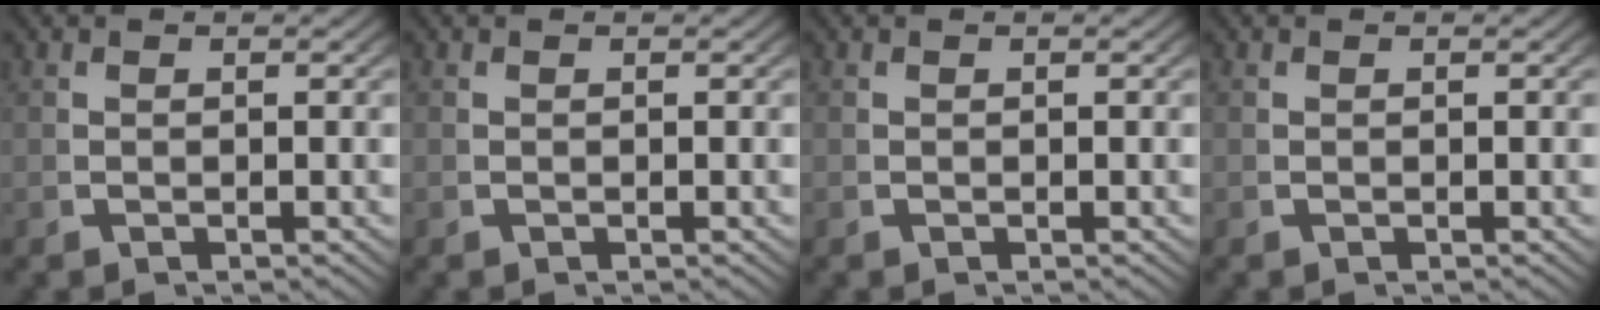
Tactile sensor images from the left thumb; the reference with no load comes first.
{"total": 0.0}
{"total": 0.0}
{"total": 0.0}